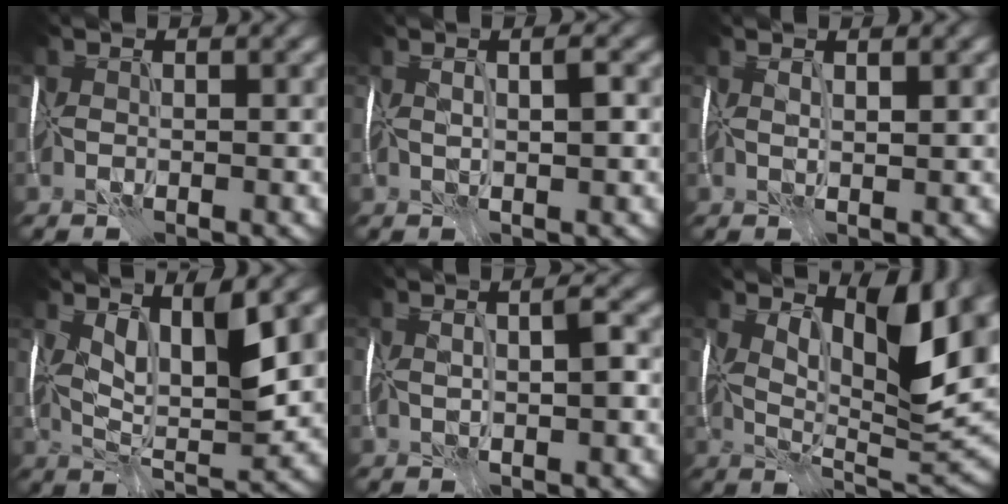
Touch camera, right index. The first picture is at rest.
{"total": 2.4, "force": [0.6, 0.4, 2.3], "torque": [-0.029, 0.007, 0.014]}
{"total": 2.1, "force": [0.9, 0.7, 1.8], "torque": [-0.028, 0.000, 0.021]}
{"total": 6.6, "force": [3.0, 1.9, 5.6], "torque": [-0.104, -0.002, 0.057]}
{"total": 2.9, "force": [0.2, 0.7, 2.8], "torque": [-0.031, 0.011, 0.007]}
{"total": 10.1, "force": [4.3, 3.2, 8.5], "torque": [-0.139, -0.001, 0.078]}